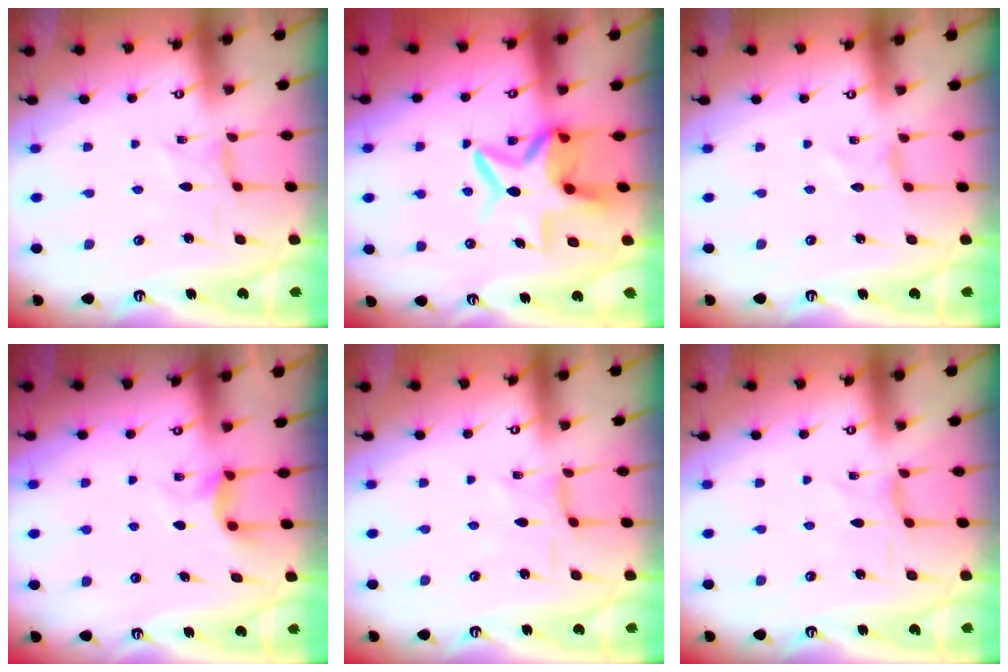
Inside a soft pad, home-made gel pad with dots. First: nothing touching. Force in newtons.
{"total": 10.1, "press": 10.0, "slide": 1.2}
{"total": 0.0}
{"total": 4.2, "press": 4.2, "slide": 0.6}
{"total": 1.3, "press": 1.2, "slide": 0.1}
{"total": 0.0}